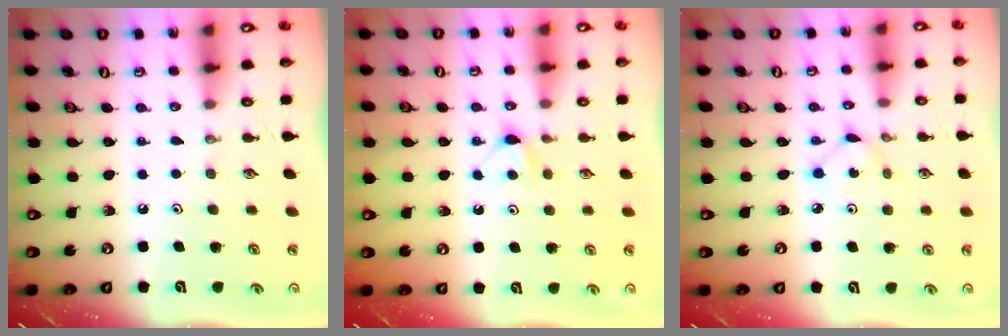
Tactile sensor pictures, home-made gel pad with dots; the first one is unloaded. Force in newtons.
{"total": 4.7, "press": 4.7, "slide": 0.5}
{"total": 3.1, "press": 3.1, "slide": 0.2}